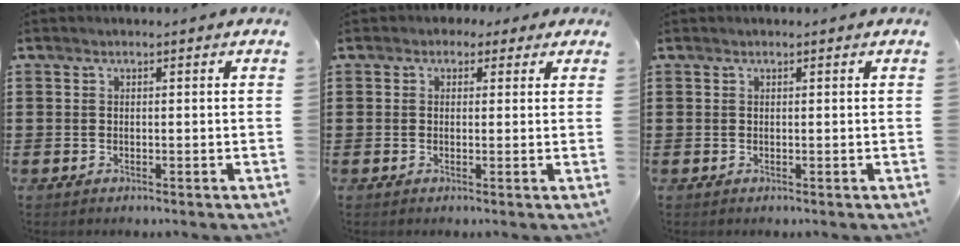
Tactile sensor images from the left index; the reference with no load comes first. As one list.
[{"total": 1.7, "force": [0.7, 1.4, 0.4], "torque": [-0.008, 0.006, 0.011]}, {"total": 0.0}]